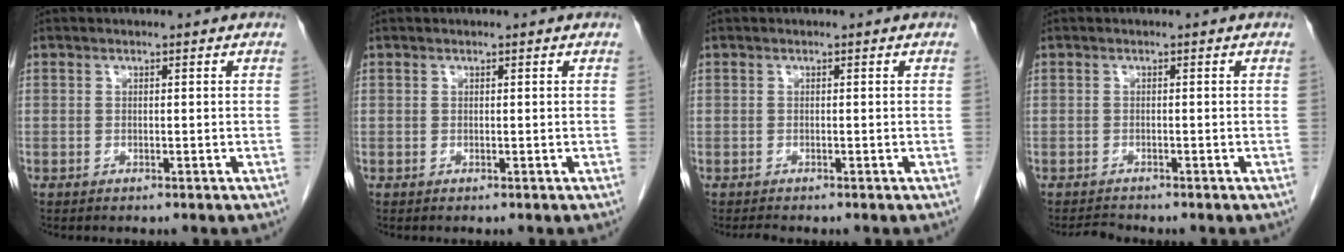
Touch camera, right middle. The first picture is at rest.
{"total": 0.0}
{"total": 0.7, "force": [-0.7, 0.0, 0.2], "torque": [-0.009, -0.004, -0.011]}
{"total": 1.3, "force": [-1.3, 0.0, 0.0], "torque": [-0.003, -0.008, -0.020]}